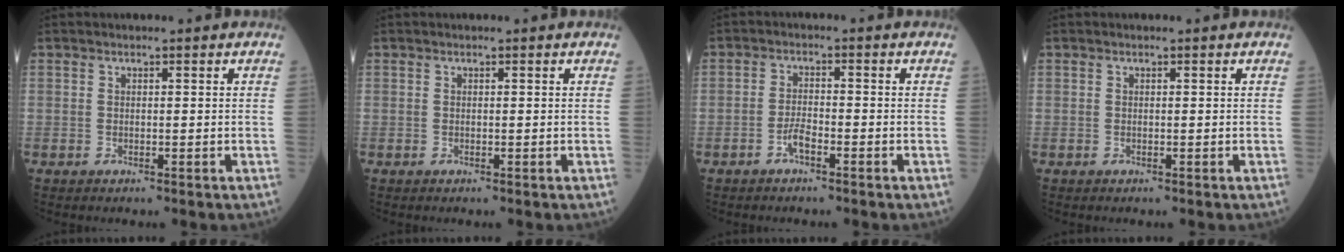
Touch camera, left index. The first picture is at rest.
{"total": 0.0}
{"total": 2.4, "force": [-1.5, 0.5, 1.7], "torque": [-0.032, 0.002, -0.031]}
{"total": 0.0}